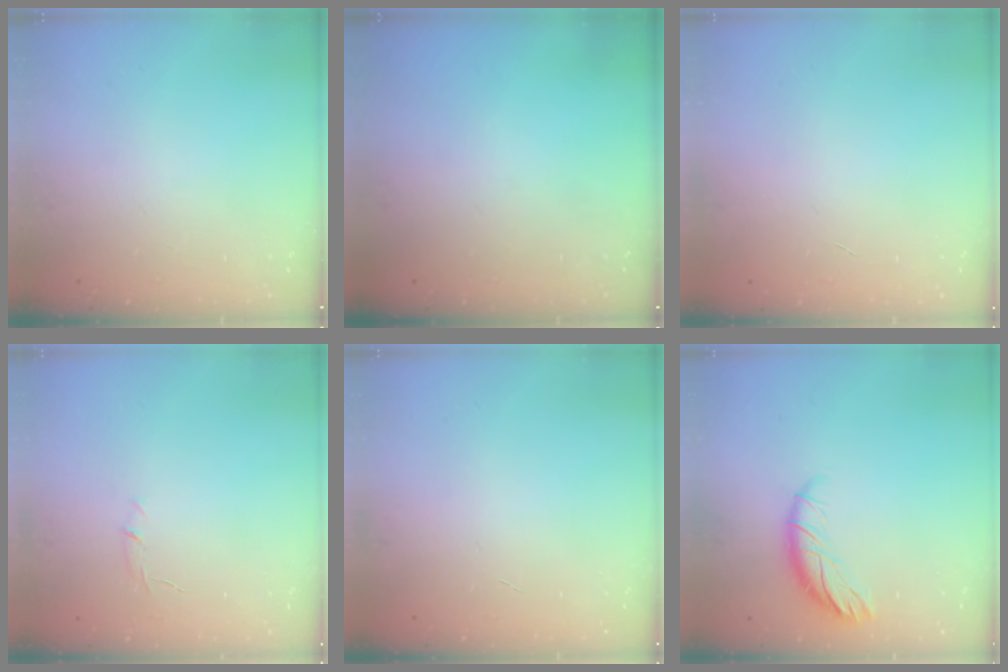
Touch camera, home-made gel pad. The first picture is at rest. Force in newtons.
{"total": 0.0}
{"total": 0.0}
{"total": 4.2, "press": 4.0, "slide": 1.3}
{"total": 0.0}
{"total": 9.0, "press": 9.0, "slide": 1.2}